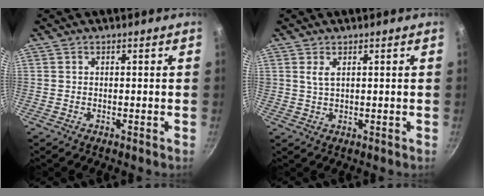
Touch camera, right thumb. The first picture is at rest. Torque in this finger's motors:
{"motor_torque": [-0.04, 0.11, 0.19, 0.77, 0.03]}